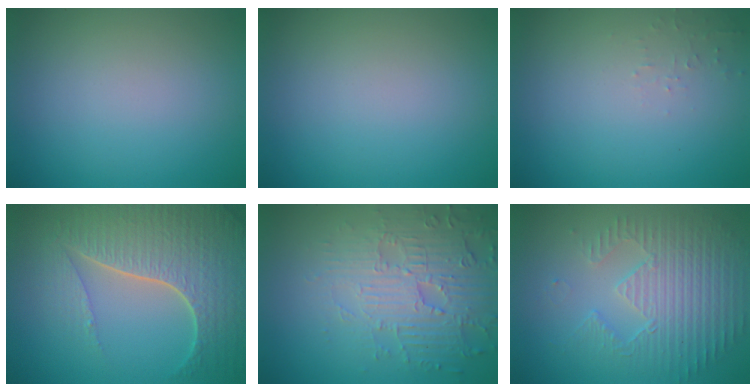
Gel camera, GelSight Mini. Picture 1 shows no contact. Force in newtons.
{"total": 0.0}
{"total": 0.8, "press": 0.7, "slide": 0.1}
{"total": 7.4, "press": 5.4, "slide": 5.1}
{"total": 4.5, "press": 4.4, "slide": 0.6}
{"total": 3.8, "press": 3.6, "slide": 1.3}